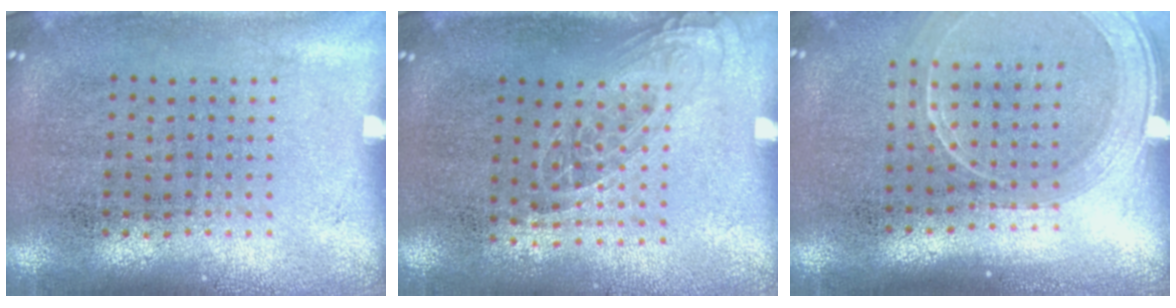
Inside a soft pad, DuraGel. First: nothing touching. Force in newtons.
{"total": 1.1, "press": 0.9, "slide": 0.5}
{"total": 2.0, "press": 1.8, "slide": 0.8}